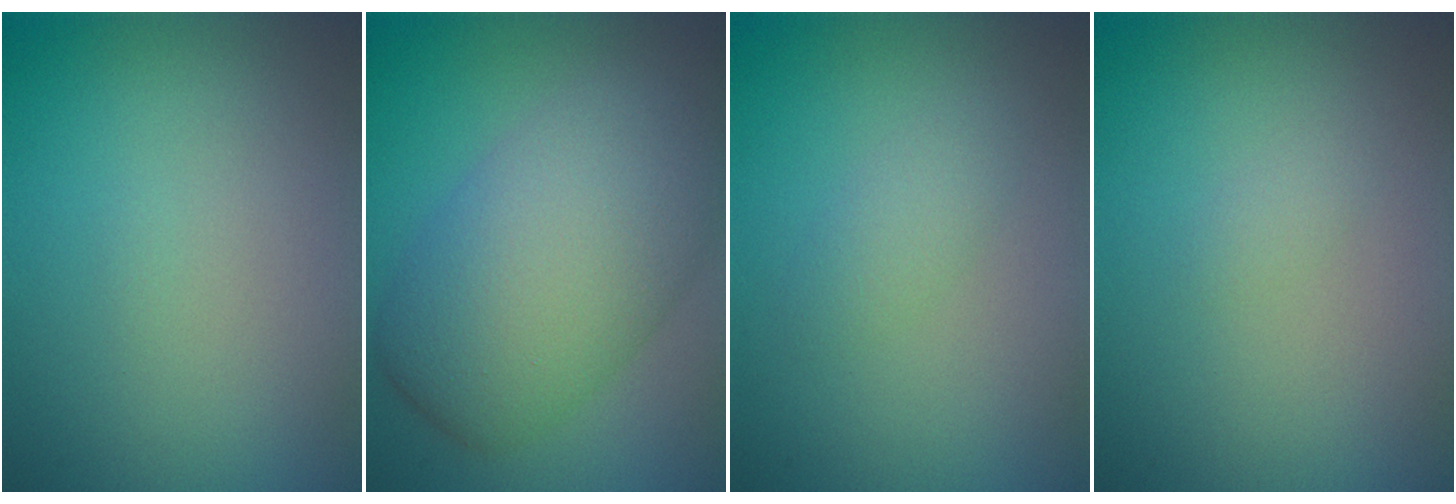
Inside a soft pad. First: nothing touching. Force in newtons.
{"total": 9.6, "press": 9.6, "slide": 0.3}
{"total": 1.4, "press": 1.4, "slide": 0.1}
{"total": 0.5, "press": 0.5, "slide": 0.1}